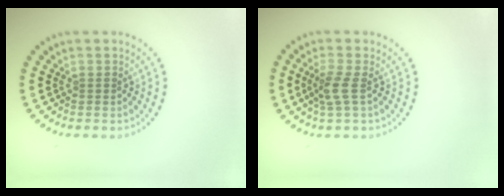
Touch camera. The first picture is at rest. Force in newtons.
{"total": 1.9, "press": 1.6, "slide": 1.1}